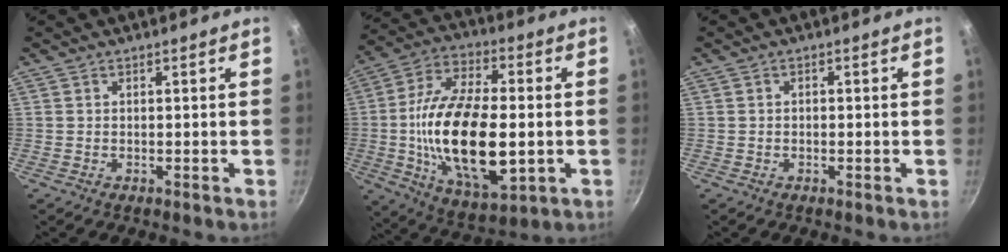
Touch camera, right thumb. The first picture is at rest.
{"total": 23.6, "force": [-2.3, 11.6, 20.4], "torque": [-0.373, 0.011, -0.038]}
{"total": 0.6, "force": [-0.3, 0.5, 0.3], "torque": [-0.007, 0.005, -0.004]}